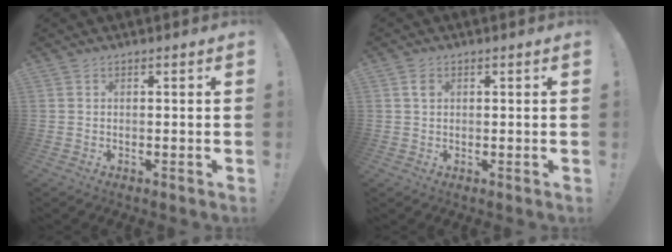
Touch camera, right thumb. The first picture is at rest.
{"total": 2.1, "force": [0.6, 1.8, 0.8], "torque": [0.002, -0.004, 0.007]}